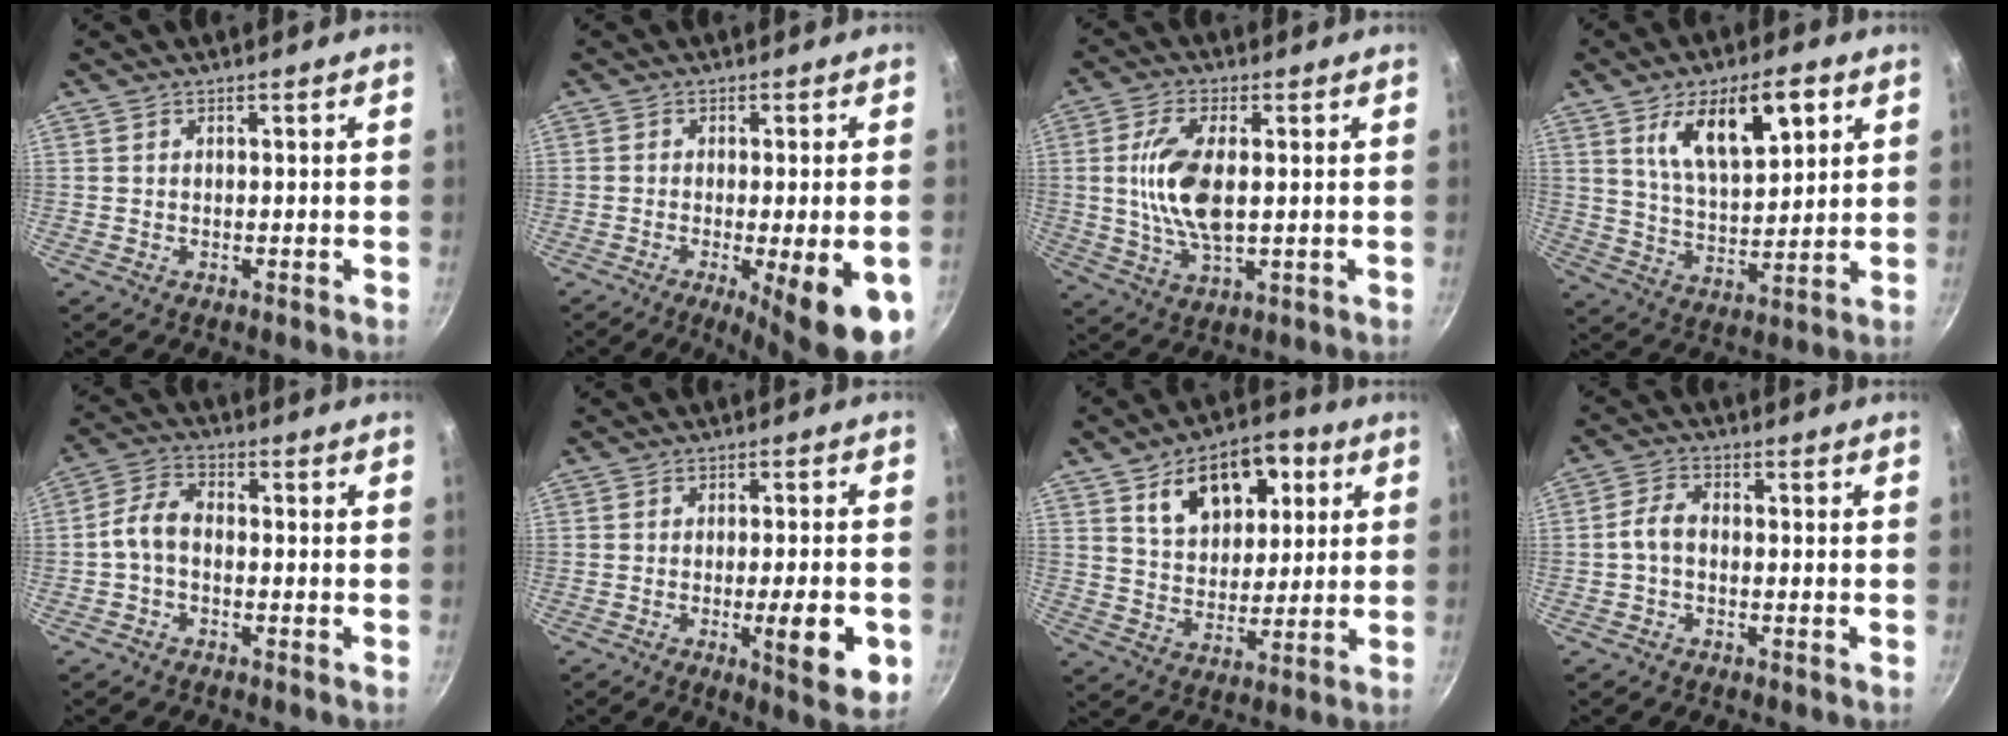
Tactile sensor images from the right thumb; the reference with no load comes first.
{"total": 14.7, "force": [-5.9, 3.7, 13.0], "torque": [-0.139, -0.007, -0.071]}
{"total": 11.4, "force": [1.0, 5.0, 10.1], "torque": [-0.210, -0.009, 0.023]}
{"total": 14.8, "force": [6.4, 6.5, 11.6], "torque": [-0.167, -0.019, 0.117]}
{"total": 8.0, "force": [-1.4, 5.4, 5.7], "torque": [-0.103, 0.032, -0.042]}
{"total": 10.0, "force": [-2.9, 2.2, 9.3], "torque": [-0.128, -0.005, -0.038]}
{"total": 15.4, "force": [6.3, 9.6, 10.2], "torque": [-0.112, -0.010, 0.106]}
{"total": 4.1, "force": [-0.8, 2.5, 3.2], "torque": [-0.062, 0.017, -0.021]}